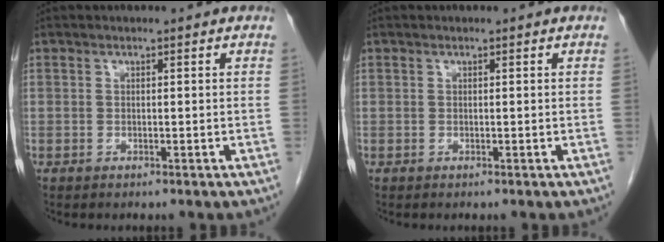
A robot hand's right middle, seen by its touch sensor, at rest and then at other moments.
{"total": 0.0}